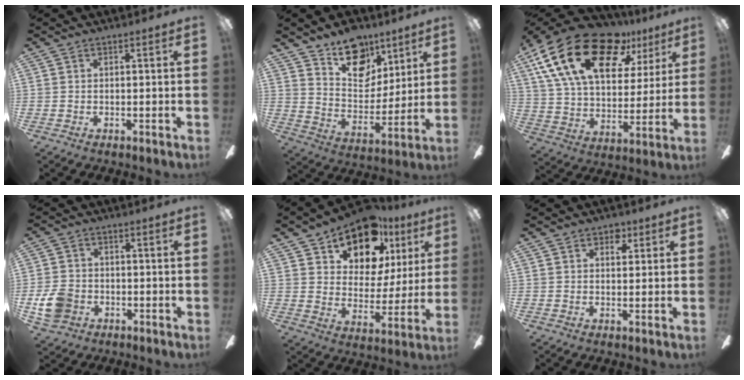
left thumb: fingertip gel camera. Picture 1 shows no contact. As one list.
[{"total": 16.8, "force": [10.6, 10.6, 7.6], "torque": [-0.102, -0.063, 0.196]}, {"total": 24.6, "force": [13.8, 12.5, 16.0], "torque": [-0.292, -0.067, 0.243]}, {"total": 8.1, "force": [-2.6, 6.5, 4.1], "torque": [-0.091, 0.019, -0.048]}, {"total": 16.4, "force": [11.6, 8.9, 7.4], "torque": [-0.123, -0.074, 0.207]}, {"total": 3.6, "force": [2.1, 2.4, 1.7], "torque": [-0.007, -0.004, 0.030]}]